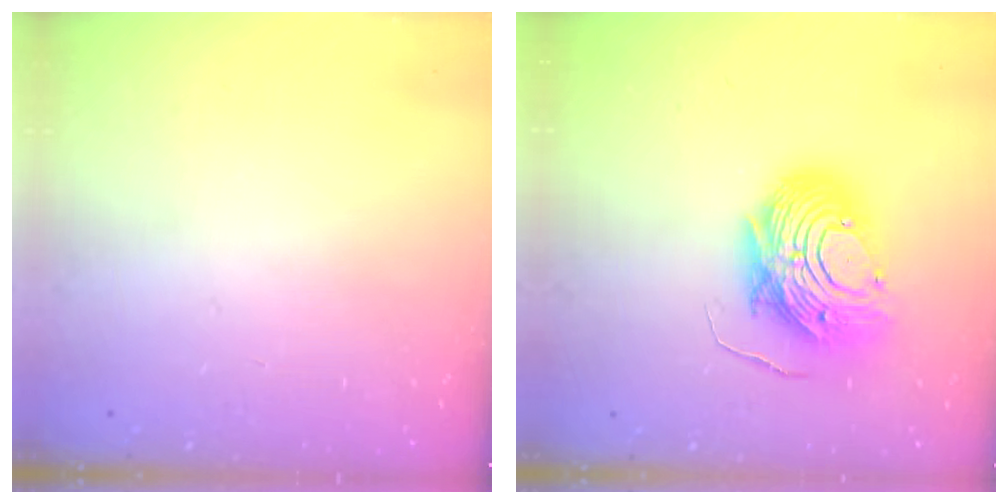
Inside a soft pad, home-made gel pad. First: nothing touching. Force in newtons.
{"total": 12.9, "press": 12.8, "slide": 1.1}